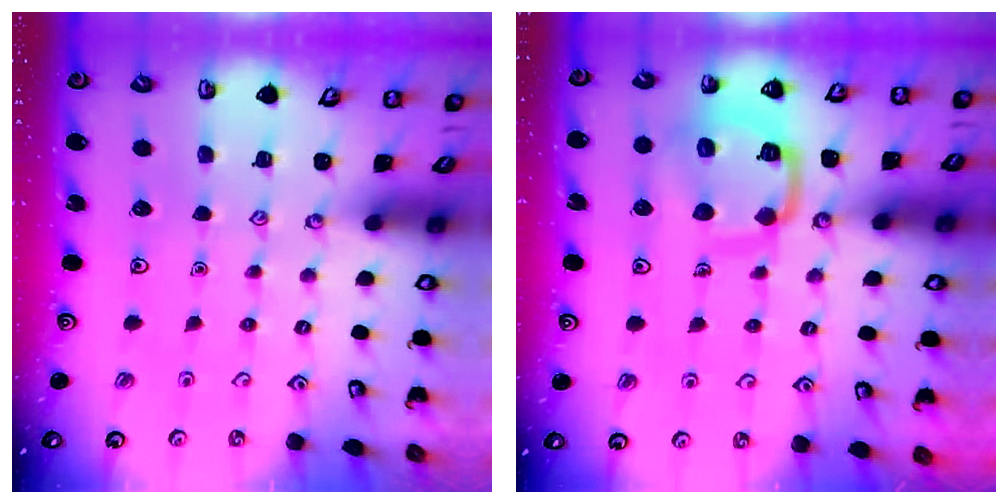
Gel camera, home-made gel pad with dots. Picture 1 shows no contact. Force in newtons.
{"total": 13.4, "press": 13.4, "slide": 1.4}